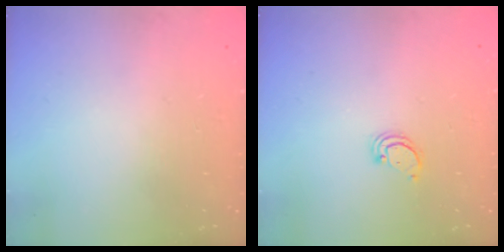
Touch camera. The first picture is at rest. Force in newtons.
{"total": 2.1, "press": 2.1, "slide": 0.2}